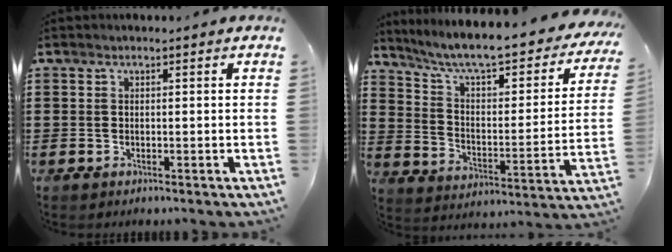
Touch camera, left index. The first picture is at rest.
{"total": 7.6, "force": [6.4, 0.7, 4.2], "torque": [-0.106, -0.052, 0.103]}